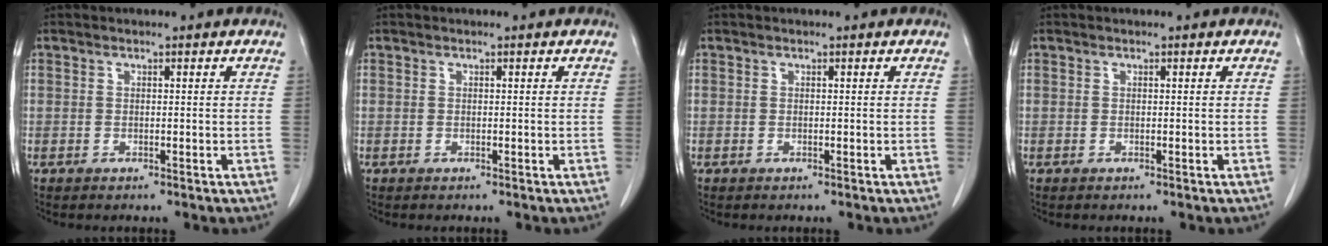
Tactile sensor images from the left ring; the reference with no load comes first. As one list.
[{"total": 0.0}, {"total": 0.0}, {"total": 0.0}]